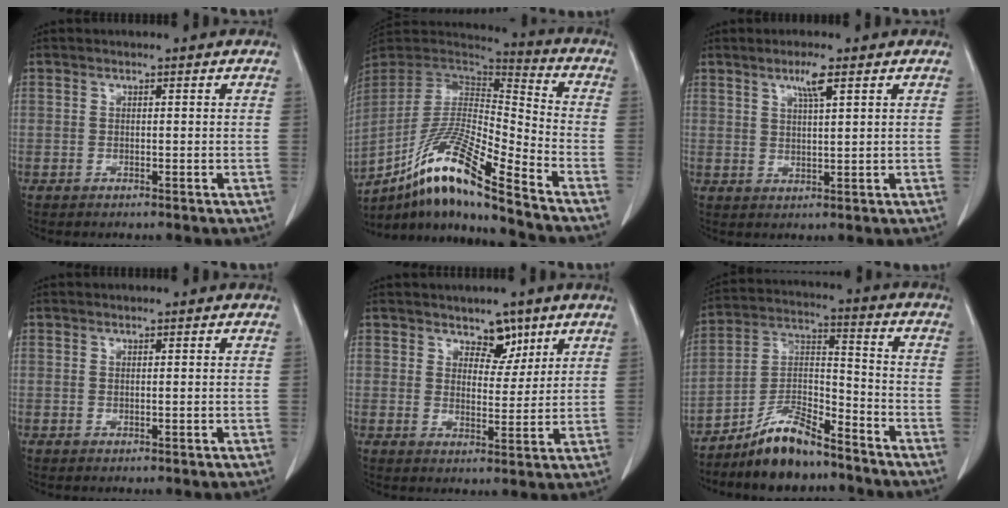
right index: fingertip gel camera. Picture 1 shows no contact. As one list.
[{"total": 17.5, "force": [-12.0, 1.0, 12.6], "torque": [-0.251, -0.011, -0.221]}, {"total": 3.9, "force": [2.2, 0.3, 3.2], "torque": [-0.060, -0.002, 0.040]}, {"total": 0.0}, {"total": 4.9, "force": [3.3, 2.9, 2.1], "torque": [-0.020, -0.003, 0.055]}, {"total": 10.9, "force": [-8.8, 2.8, 5.7], "torque": [-0.113, 0.011, -0.164]}]